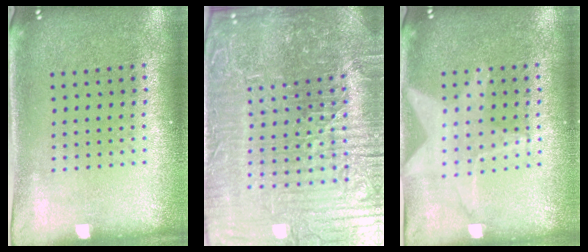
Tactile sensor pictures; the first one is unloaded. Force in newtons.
{"total": 7.4, "press": 6.7, "slide": 3.1}
{"total": 1.1, "press": 1.1, "slide": 0.1}